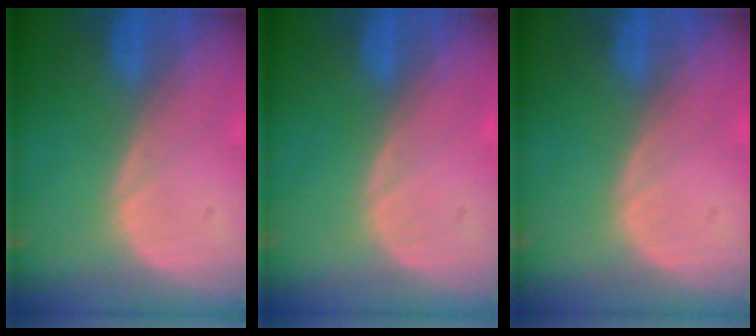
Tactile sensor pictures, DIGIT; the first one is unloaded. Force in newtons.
{"total": 0.0}
{"total": 0.0}